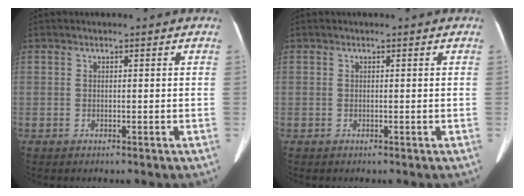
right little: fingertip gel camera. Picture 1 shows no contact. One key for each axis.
{"total": 0.0}